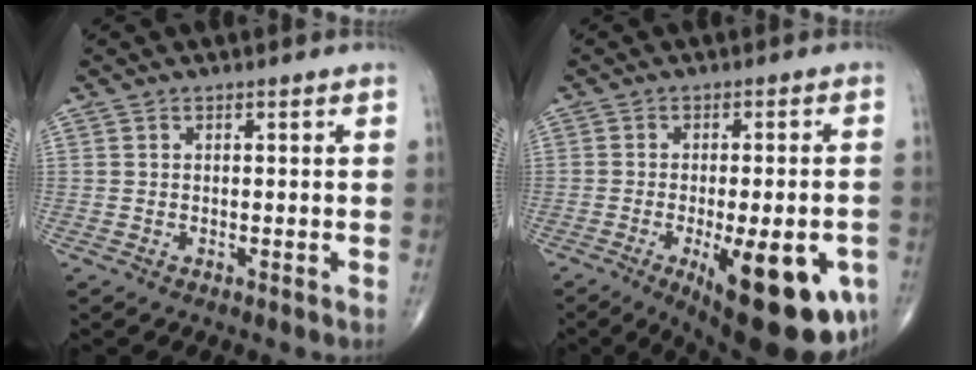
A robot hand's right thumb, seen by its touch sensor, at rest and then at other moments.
{"total": 19.9, "force": [-7.4, 6.9, 17.2], "torque": [-0.182, -0.007, -0.086]}